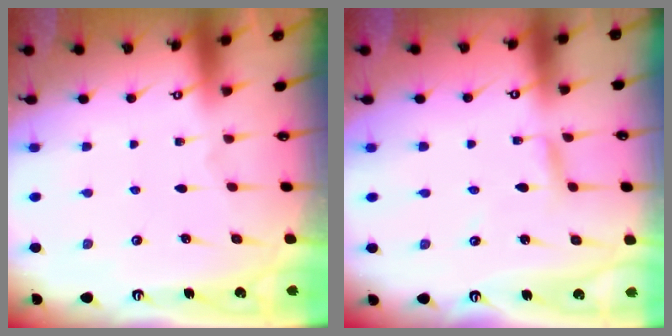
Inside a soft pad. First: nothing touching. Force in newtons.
{"total": 2.0, "press": 2.0, "slide": 0.2}